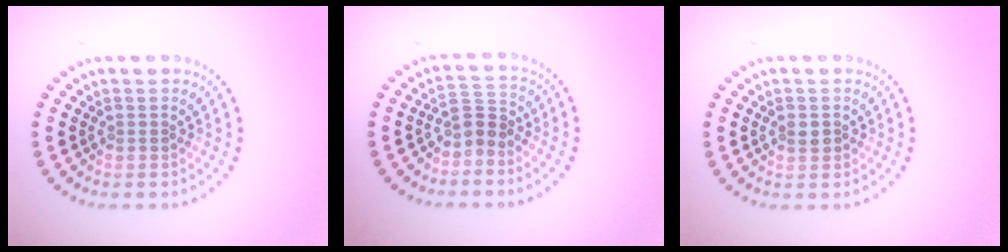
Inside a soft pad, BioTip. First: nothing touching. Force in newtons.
{"total": 2.2, "press": 1.6, "slide": 1.5}
{"total": 1.1, "press": 1.1, "slide": 0.1}